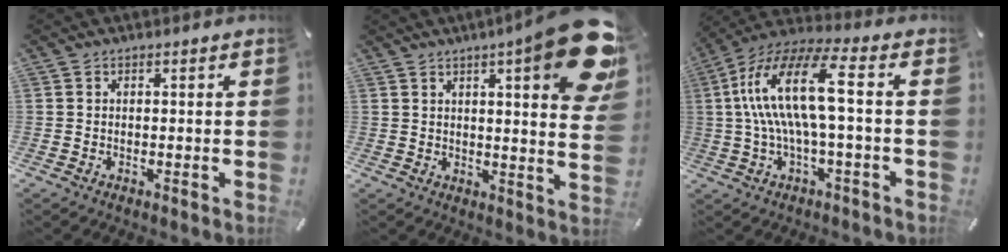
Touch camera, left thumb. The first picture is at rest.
{"total": 16.6, "force": [8.5, 3.5, 13.8], "torque": [-0.195, -0.049, 0.132]}
{"total": 16.2, "force": [1.6, 3.8, 15.6], "torque": [-0.329, -0.005, 0.012]}